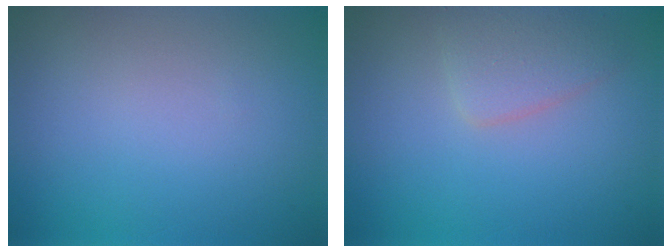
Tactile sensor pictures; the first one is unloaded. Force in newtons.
{"total": 2.4, "press": 2.4, "slide": 0.1}